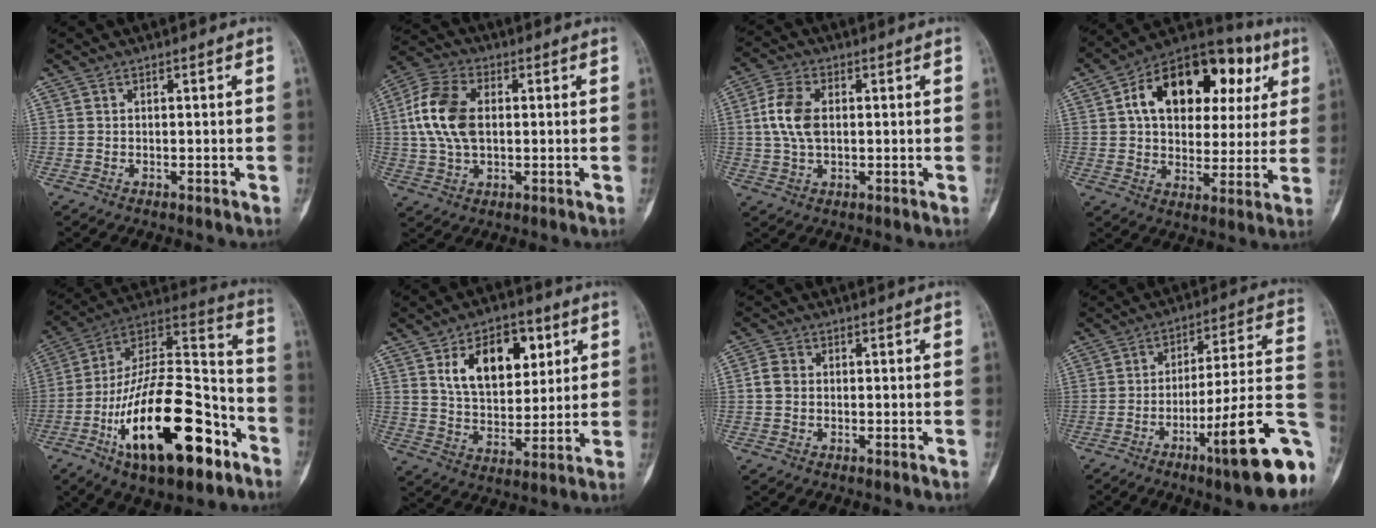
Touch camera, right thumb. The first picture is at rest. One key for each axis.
{"total": 12.1, "fx": 1.2, "fy": 7.5, "fz": 9.4, "tx": -0.195, "ty": 0.015, "tz": 0.020}
{"total": 7.7, "fx": 0.8, "fy": 4.7, "fz": 6.1, "tx": -0.130, "ty": 0.011, "tz": 0.014}
{"total": 22.7, "fx": 7.1, "fy": 14.2, "fz": 16.2, "tx": -0.199, "ty": 0.021, "tz": 0.101}
{"total": 29.4, "fx": -12.6, "fy": 12.4, "fz": 23.5, "tx": -0.403, "ty": 0.067, "tz": -0.198}
{"total": 14.5, "fx": 5.8, "fy": 8.8, "fz": 10.1, "tx": -0.116, "ty": -0.022, "tz": 0.104}
{"total": 2.7, "fx": 0.0, "fy": 2.3, "fz": 1.4, "tx": -0.025, "ty": 0.007, "tz": -0.005}
{"total": 20.2, "fx": -9.0, "fy": 3.3, "fz": 17.8, "tx": -0.218, "ty": 0.052, "tz": -0.128}